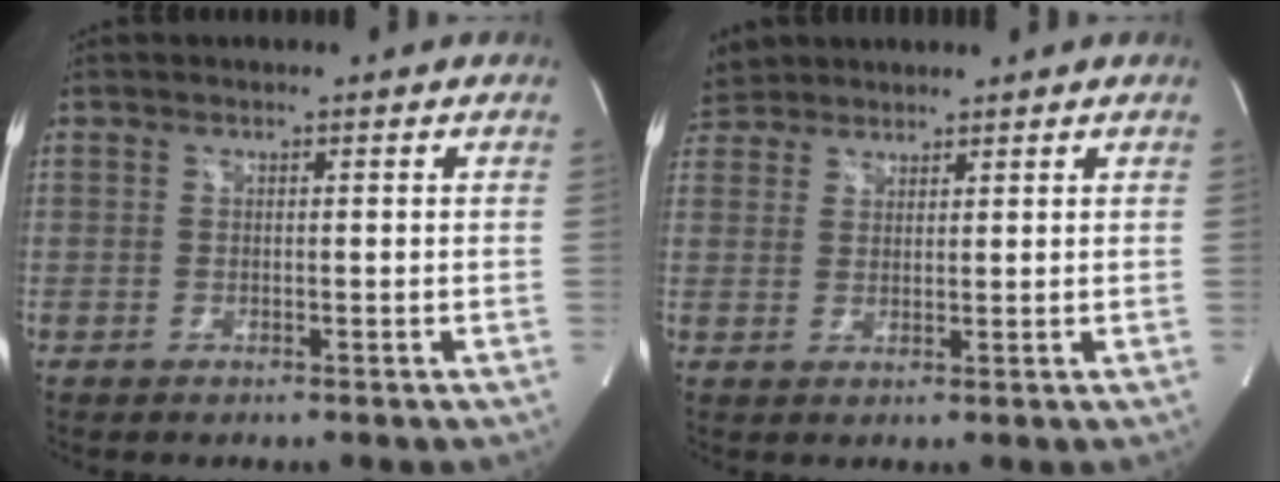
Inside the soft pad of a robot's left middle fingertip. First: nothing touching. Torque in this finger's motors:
{"motor_torque": [1.04, -1.10, 1.05, 0.21]}